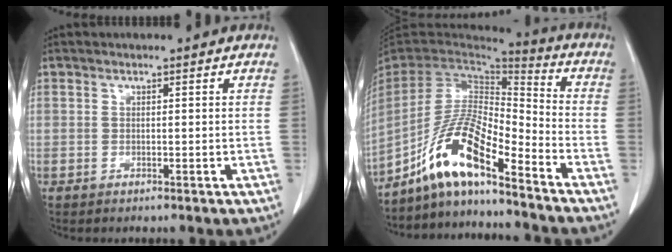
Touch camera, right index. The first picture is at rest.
{"total": 13.5, "force": [-9.4, 1.8, 9.5], "torque": [-0.191, 0.006, -0.175]}